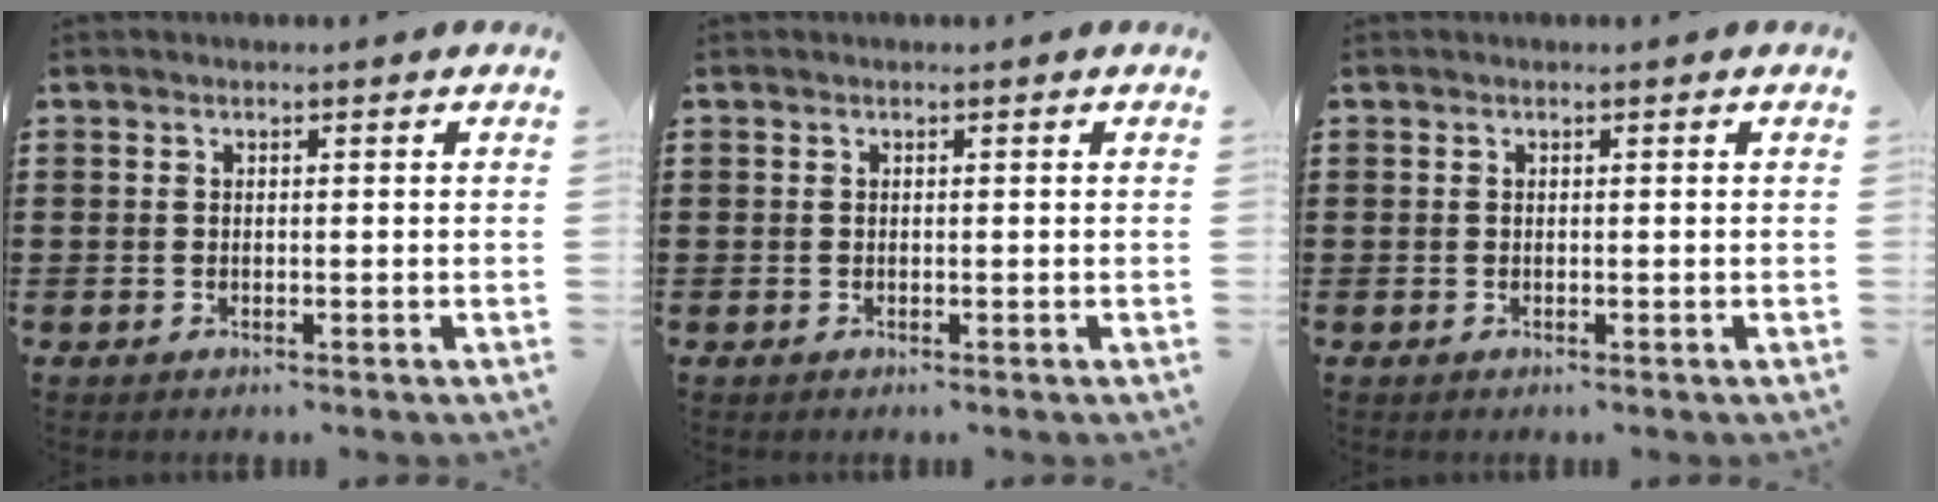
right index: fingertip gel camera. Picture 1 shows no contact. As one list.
[{"total": 0.0}, {"total": 0.0}]